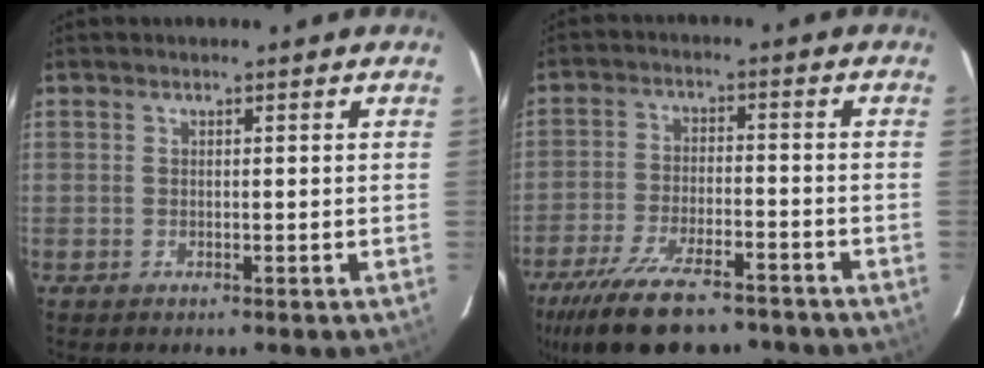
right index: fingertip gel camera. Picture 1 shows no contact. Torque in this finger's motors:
{"motor_torque": [1.23, -0.91, 0.69, 0.13]}